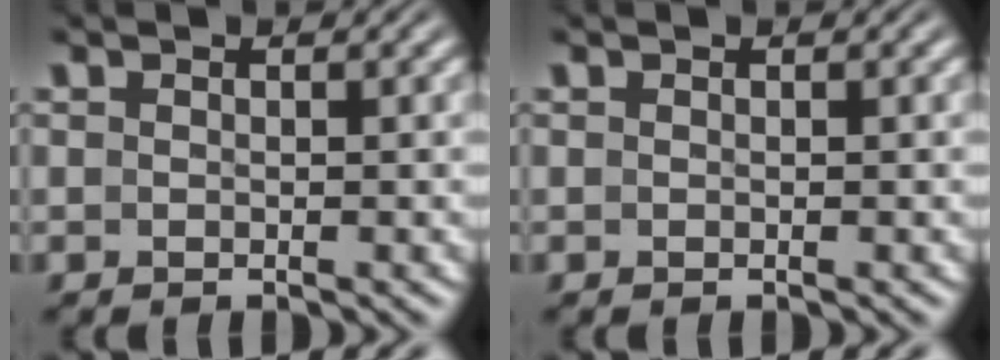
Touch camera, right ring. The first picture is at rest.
{"total": 0.0}